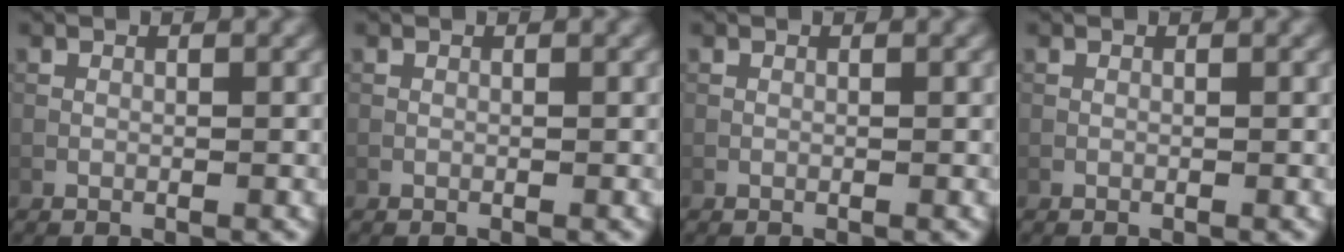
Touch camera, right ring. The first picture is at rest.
{"total": 0.0}
{"total": 0.0}
{"total": 0.0}